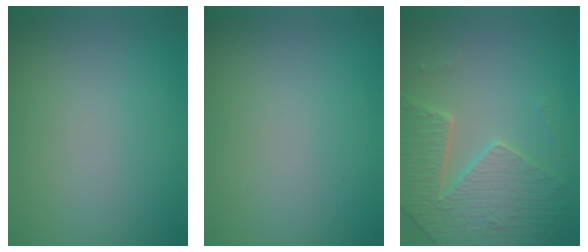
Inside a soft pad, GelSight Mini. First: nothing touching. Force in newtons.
{"total": 0.0}
{"total": 5.2, "press": 4.6, "slide": 2.5}